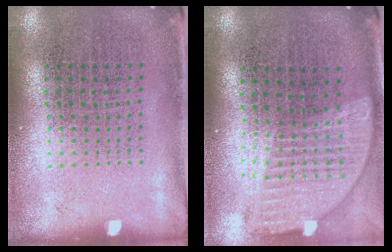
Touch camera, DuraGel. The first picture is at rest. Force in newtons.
{"total": 1.7, "press": 1.4, "slide": 1.0}